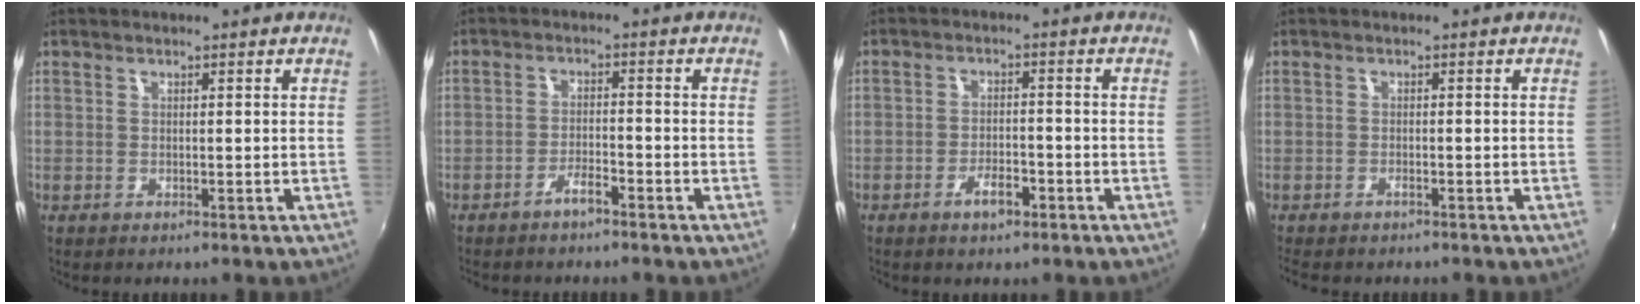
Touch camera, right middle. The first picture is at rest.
{"total": 2.9, "force": [-2.4, 0.5, 1.4], "torque": [-0.040, 0.006, -0.044]}
{"total": 3.9, "force": [-2.5, 1.6, 2.5], "torque": [-0.052, 0.000, -0.040]}
{"total": 2.4, "force": [-2.1, 0.7, 1.0], "torque": [-0.029, -0.008, -0.036]}